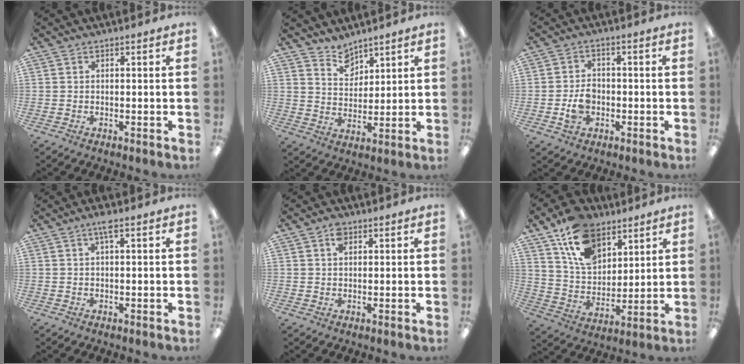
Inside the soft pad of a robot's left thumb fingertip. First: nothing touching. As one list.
[{"total": 6.5, "force": [5.7, 3.1, 0.3], "torque": [-0.003, -0.035, 0.106]}, {"total": 5.6, "force": [-1.3, 4.0, 3.6], "torque": [-0.059, 0.006, -0.023]}, {"total": 2.9, "force": [1.5, 0.7, 2.3], "torque": [-0.042, 0.004, 0.022]}, {"total": 2.6, "force": [1.8, 1.5, 1.2], "torque": [-0.021, 0.000, 0.030]}, {"total": 14.9, "force": [9.5, 9.4, 6.5], "torque": [-0.121, -0.034, 0.181]}]